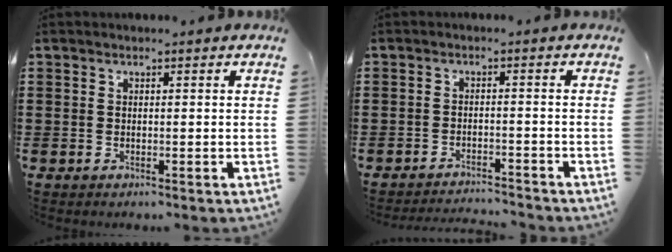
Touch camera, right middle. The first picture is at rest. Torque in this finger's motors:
{"motor_torque": [0.03, 0.02, 0.00, -0.01]}